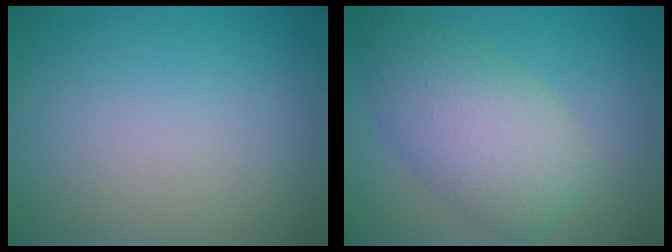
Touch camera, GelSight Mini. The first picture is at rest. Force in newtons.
{"total": 6.5, "press": 6.5, "slide": 0.1}